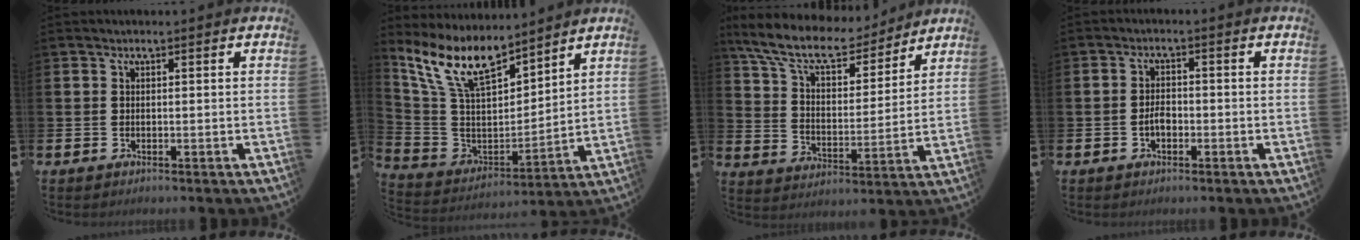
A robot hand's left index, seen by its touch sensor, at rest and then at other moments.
{"total": 11.5, "force": [9.2, 4.3, 5.4], "torque": [-0.152, -0.047, 0.167]}
{"total": 10.4, "force": [9.2, 3.1, 3.8], "torque": [-0.114, -0.055, 0.161]}
{"total": 2.1, "force": [-0.6, 1.2, 1.6], "torque": [-0.021, 0.001, -0.013]}